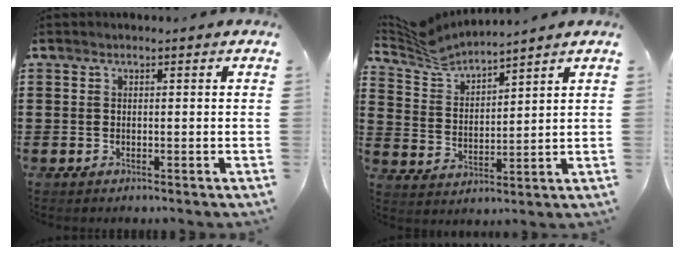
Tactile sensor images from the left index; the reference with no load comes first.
{"total": 4.8, "force": [4.6, 0.6, 1.1], "torque": [-0.045, -0.022, 0.081]}